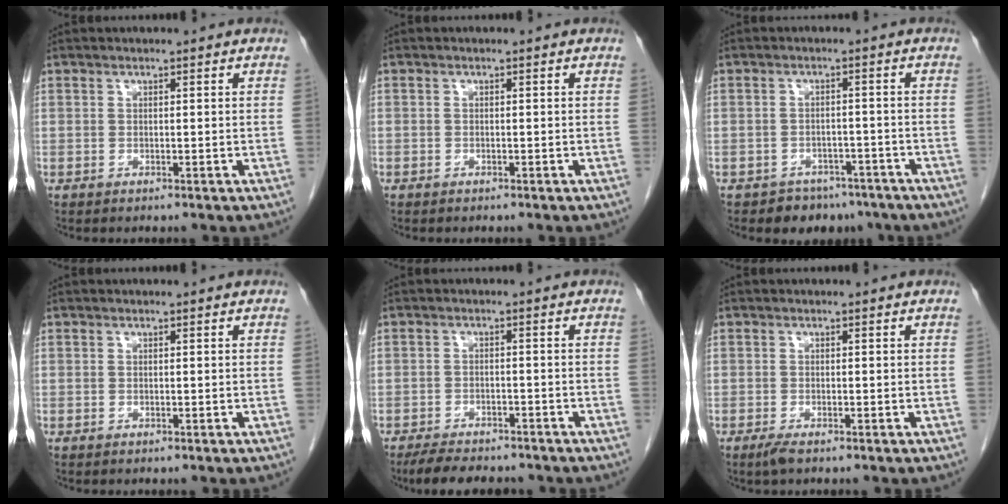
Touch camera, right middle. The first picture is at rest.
{"total": 0.5, "force": [-0.4, 0.4, 0.0], "torque": [-0.007, 0.003, -0.008]}
{"total": 5.9, "force": [-4.5, 3.7, 0.4], "torque": [0.008, 0.016, -0.058]}
{"total": 0.0}
{"total": 8.4, "force": [-7.2, 2.6, 3.4], "torque": [-0.053, -0.008, -0.107]}
{"total": 1.5, "force": [-1.0, 0.2, 1.0], "torque": [-0.027, -0.005, -0.020]}